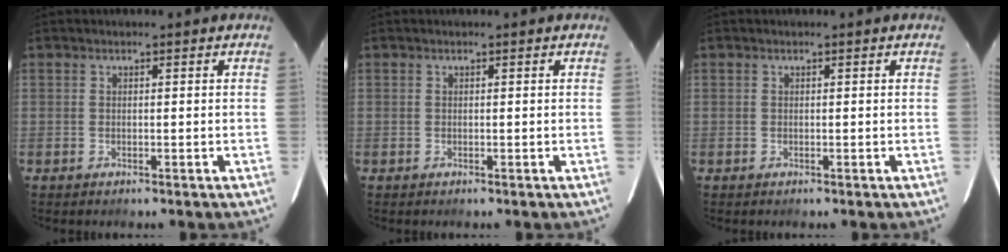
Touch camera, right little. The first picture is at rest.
{"total": 0.0}
{"total": 0.0}